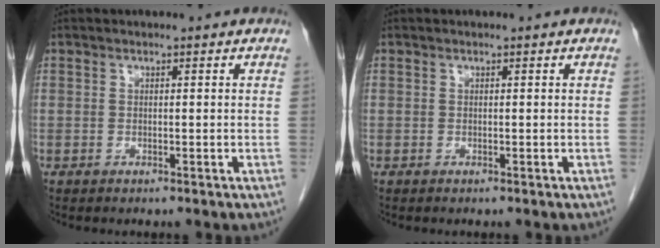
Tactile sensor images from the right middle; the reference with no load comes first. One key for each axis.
{"total": 0.0}